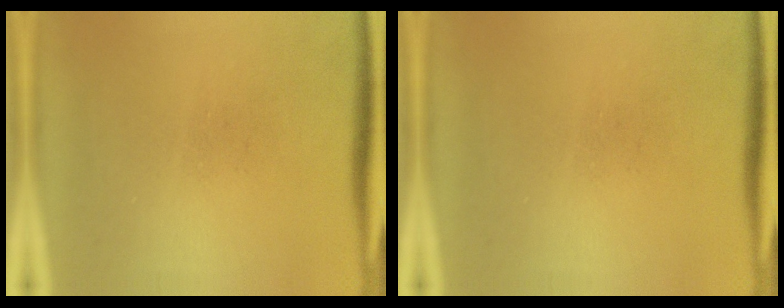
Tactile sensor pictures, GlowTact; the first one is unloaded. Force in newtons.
{"total": 0.0}